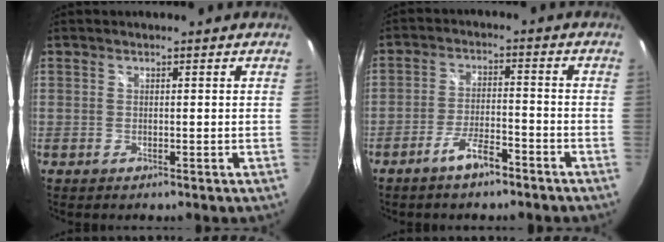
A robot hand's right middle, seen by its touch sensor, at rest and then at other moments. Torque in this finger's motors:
{"motor_torque": [0.02, -0.26, 0.12, 0.03]}